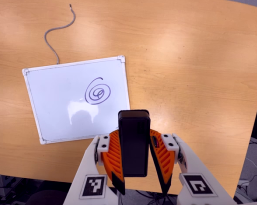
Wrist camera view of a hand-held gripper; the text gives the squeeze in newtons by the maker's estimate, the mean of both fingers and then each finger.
{"total": 7.8, "left": 6.2, "right": 9.3}